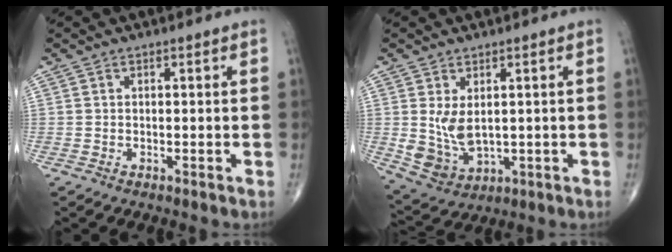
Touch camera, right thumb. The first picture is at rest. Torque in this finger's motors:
{"motor_torque": [0.05, 0.05, 0.01, -0.06, 0.16]}